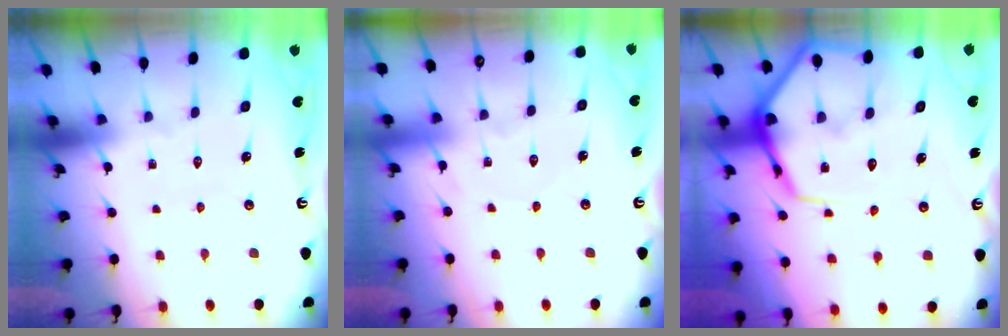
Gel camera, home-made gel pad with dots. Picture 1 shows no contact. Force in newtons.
{"total": 2.5, "press": 2.5, "slide": 0.3}
{"total": 15.3, "press": 15.2, "slide": 1.4}